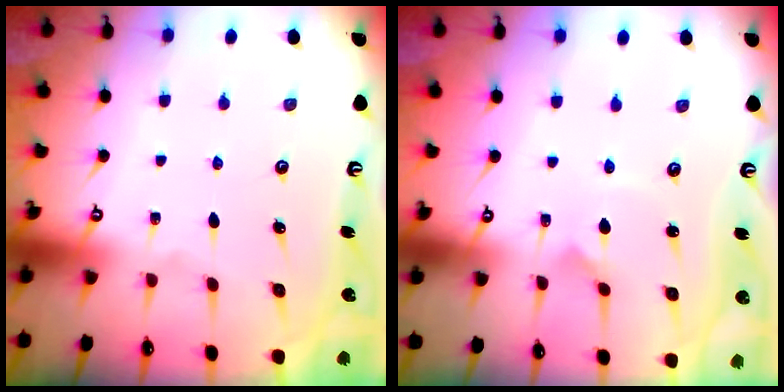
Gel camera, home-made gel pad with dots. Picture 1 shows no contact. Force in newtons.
{"total": 2.4, "press": 2.4, "slide": 0.2}